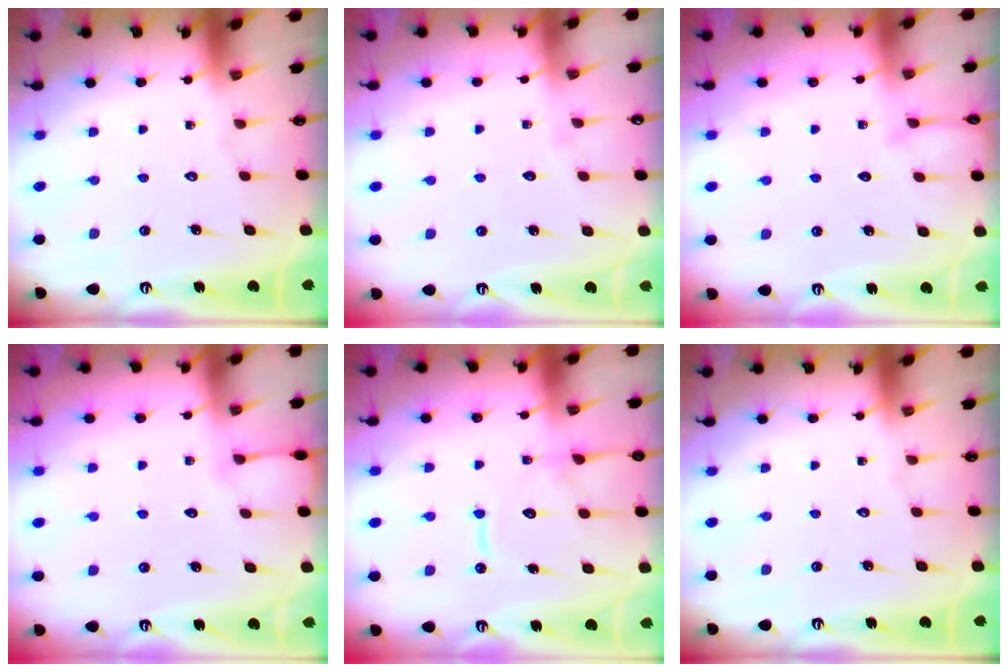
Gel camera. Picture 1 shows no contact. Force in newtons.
{"total": 2.1, "press": 2.1, "slide": 0.2}
{"total": 4.6, "press": 4.6, "slide": 0.5}
{"total": 3.5, "press": 3.5, "slide": 0.5}
{"total": 11.8, "press": 11.8, "slide": 1.1}
{"total": 0.0}